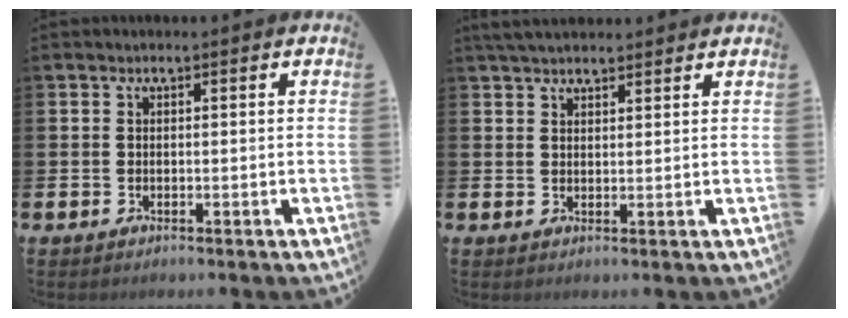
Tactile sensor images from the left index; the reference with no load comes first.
{"total": 3.3, "force": [3.0, 0.8, 1.0], "torque": [-0.023, -0.007, 0.057]}